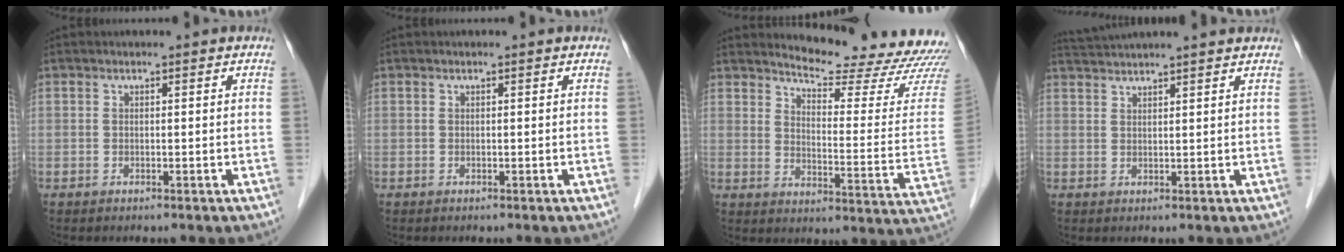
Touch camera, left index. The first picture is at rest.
{"total": 0.0}
{"total": 19.8, "force": [19.2, 1.3, 4.9], "torque": [-0.065, -0.119, 0.223]}
{"total": 9.2, "force": [8.5, -0.3, 3.4], "torque": [-0.060, 0.032, 0.123]}